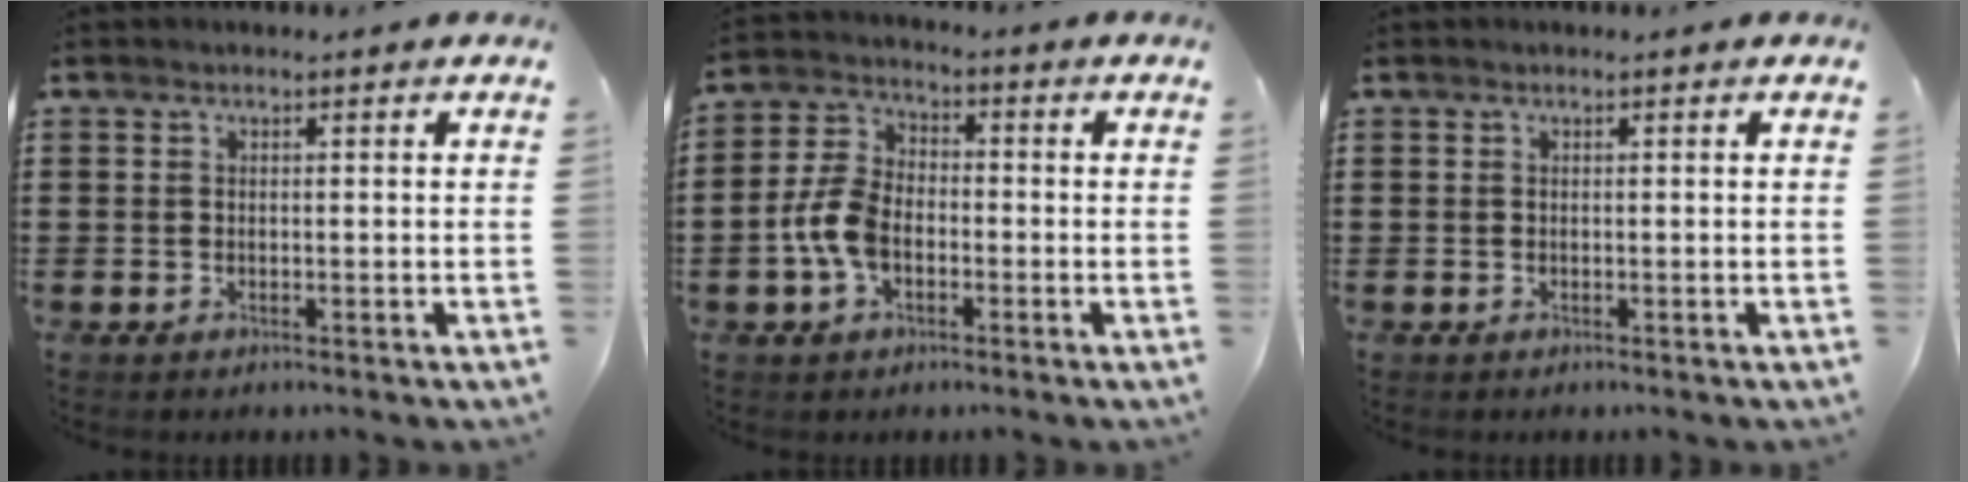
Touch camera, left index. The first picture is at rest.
{"total": 7.0, "force": [-2.0, 4.4, 5.0], "torque": [-0.135, 0.001, -0.048]}
{"total": 0.0}